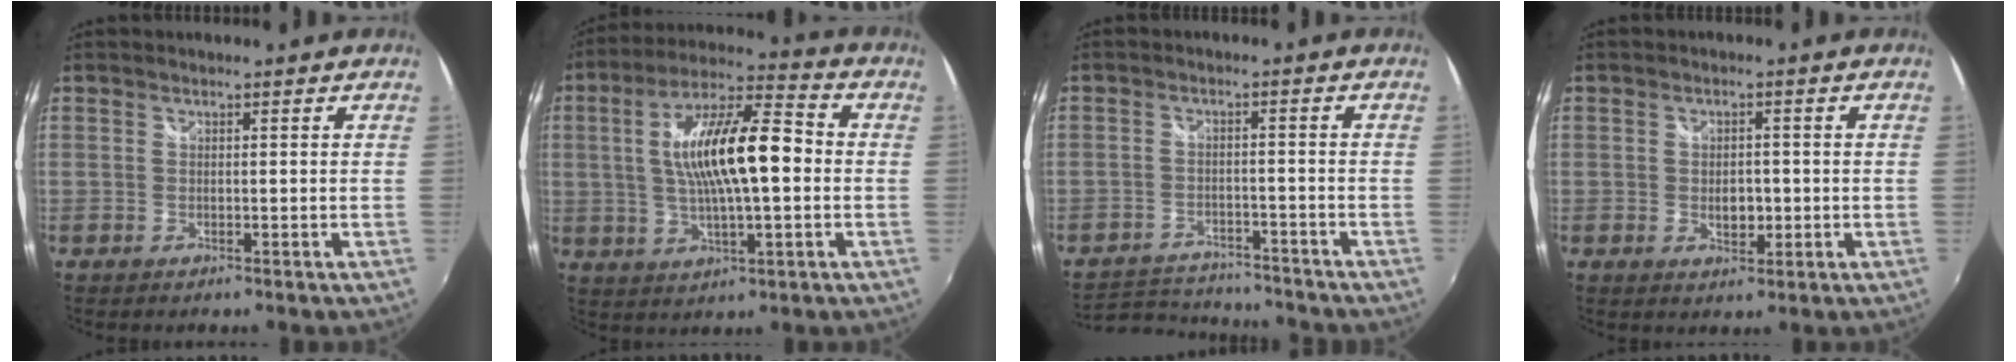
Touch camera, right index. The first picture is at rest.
{"total": 16.1, "force": [0.5, 4.6, 15.5], "torque": [-0.280, 0.018, 0.005]}
{"total": 12.4, "force": [-11.5, 3.1, 3.4], "torque": [-0.089, 0.005, -0.170]}
{"total": 3.5, "force": [-0.6, 2.4, 2.5], "torque": [-0.041, -0.003, -0.007]}